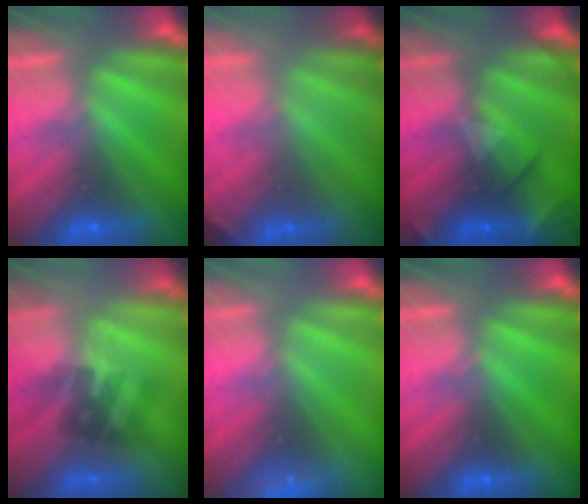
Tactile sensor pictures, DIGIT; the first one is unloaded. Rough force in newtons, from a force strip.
{"total": 1.9}
{"total": 2.4}
{"total": 2.1}
{"total": 2.3}
{"total": 0.0}